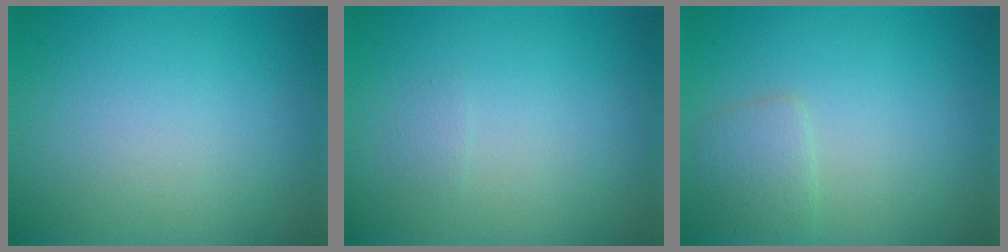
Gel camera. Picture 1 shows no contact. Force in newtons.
{"total": 0.5, "press": 0.5, "slide": 0.1}
{"total": 1.8, "press": 1.8, "slide": 0.0}